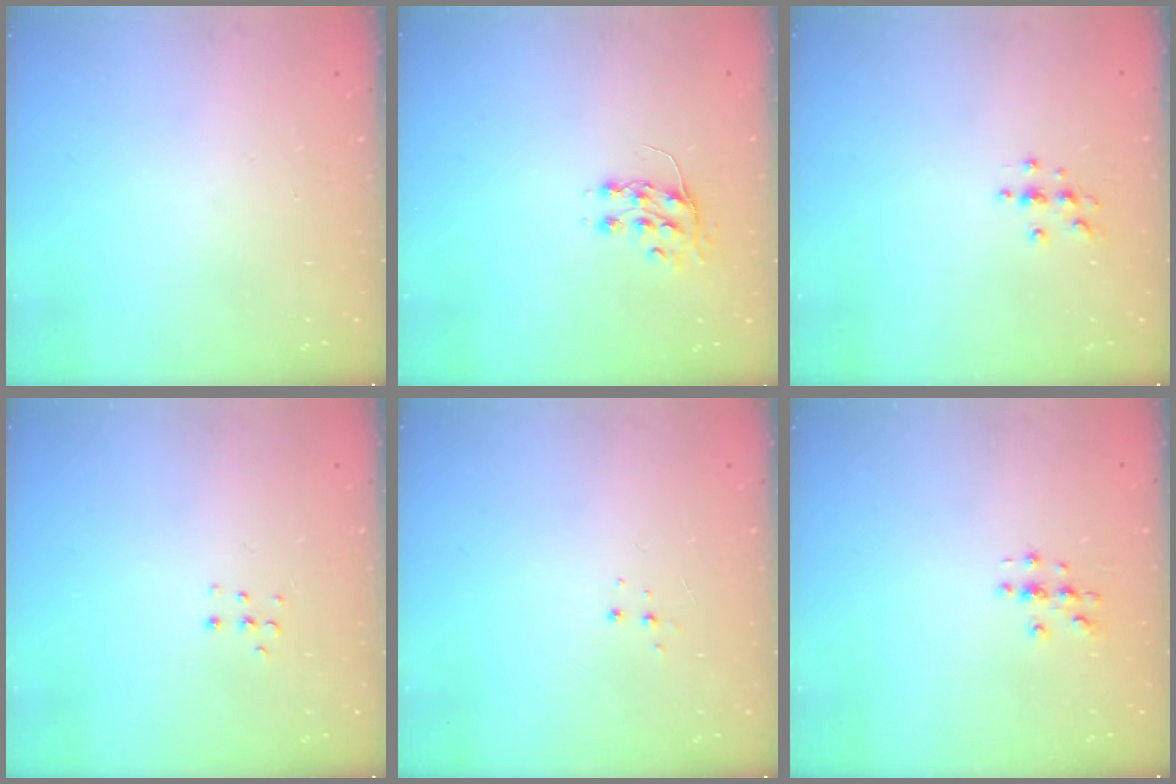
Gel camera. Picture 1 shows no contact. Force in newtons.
{"total": 7.6, "press": 7.5, "slide": 0.9}
{"total": 3.3, "press": 3.3, "slide": 0.4}
{"total": 3.8, "press": 3.8, "slide": 0.6}
{"total": 5.2, "press": 5.2, "slide": 0.3}
{"total": 2.7, "press": 2.7, "slide": 0.3}